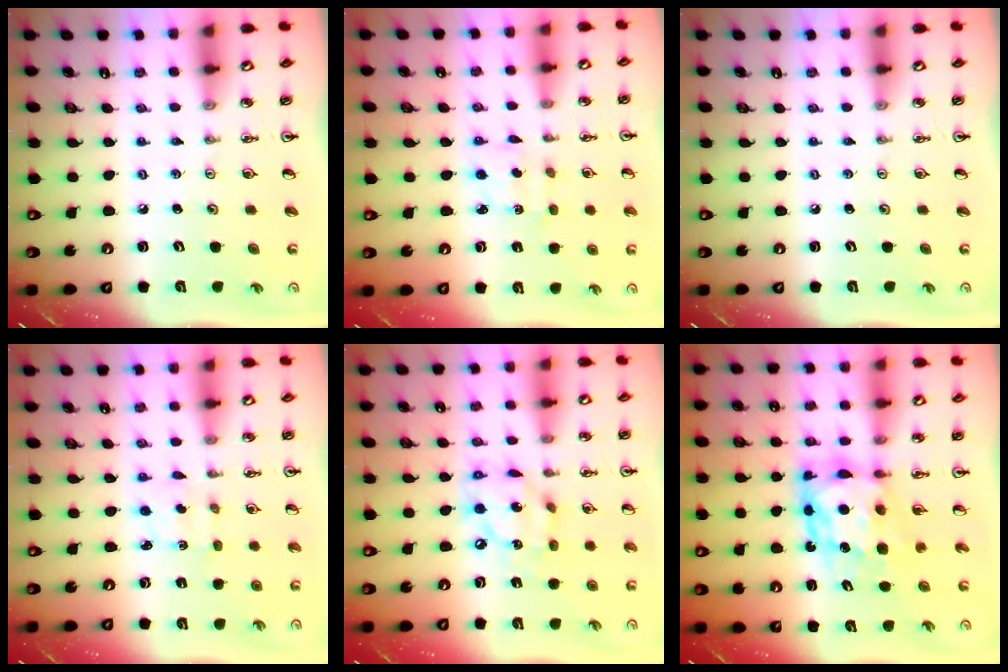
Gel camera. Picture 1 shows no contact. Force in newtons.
{"total": 2.2, "press": 2.1, "slide": 0.6}
{"total": 0.0}
{"total": 2.2, "press": 2.1, "slide": 0.6}
{"total": 13.1, "press": 13.1, "slide": 1.4}
{"total": 9.2, "press": 9.2, "slide": 0.7}